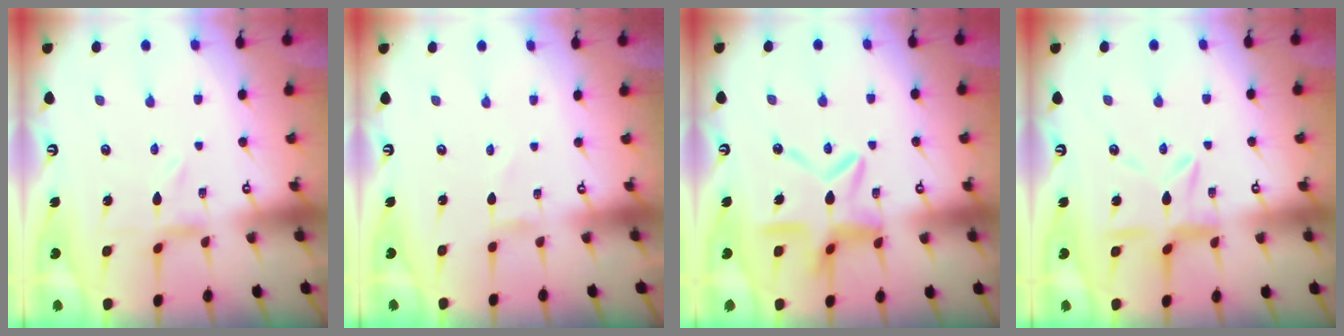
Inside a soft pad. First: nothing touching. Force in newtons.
{"total": 0.0}
{"total": 14.2, "press": 14.1, "slide": 1.2}
{"total": 8.2, "press": 8.2, "slide": 0.6}